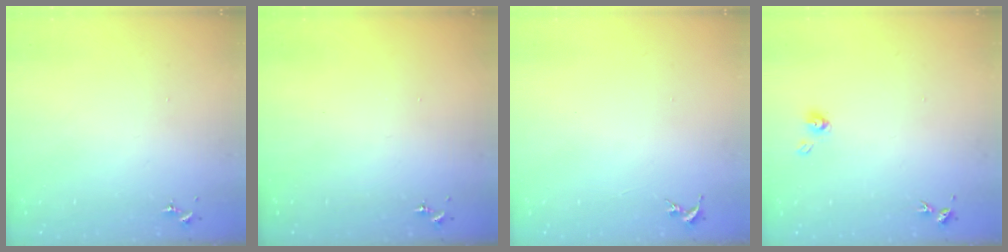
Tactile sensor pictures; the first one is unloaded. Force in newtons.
{"total": 0.0}
{"total": 0.0}
{"total": 4.9, "press": 4.9, "slide": 0.5}